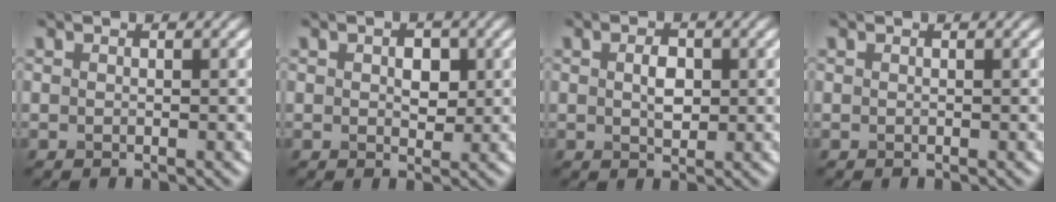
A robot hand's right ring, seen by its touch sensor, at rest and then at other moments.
{"total": 2.4, "force": [0.4, 1.5, 1.8], "torque": [-0.024, -0.002, 0.006]}
{"total": 2.3, "force": [0.2, 1.4, 1.8], "torque": [-0.036, 0.000, 0.005]}
{"total": 0.0}